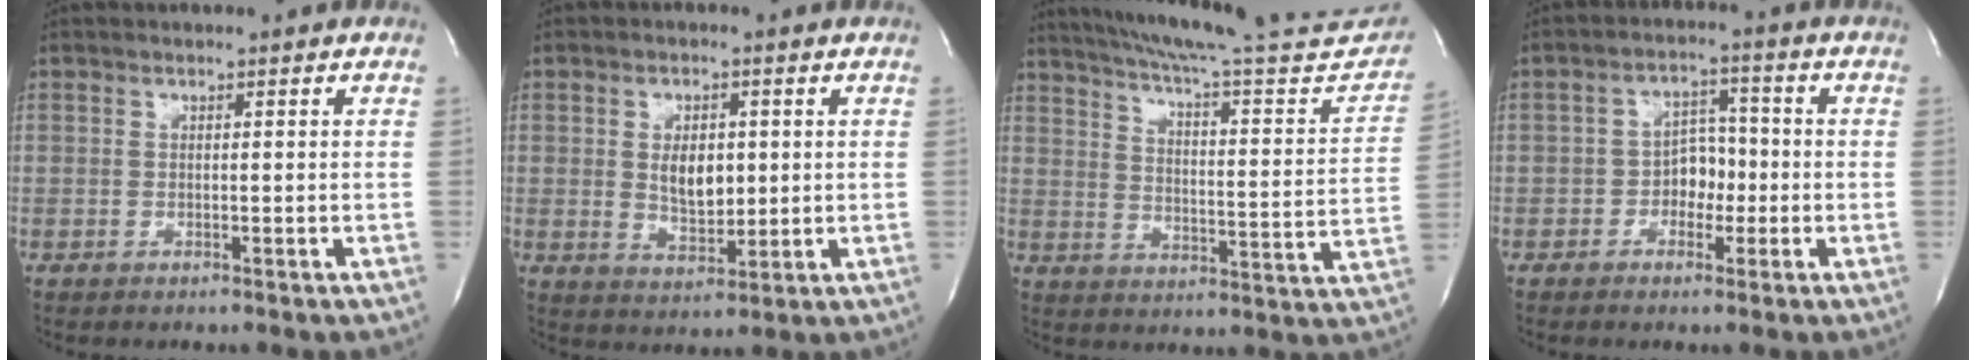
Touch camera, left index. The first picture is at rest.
{"total": 5.3, "force": [0.4, 3.0, 4.4], "torque": [-0.079, -0.008, 0.016]}
{"total": 28.4, "force": [25.5, 2.7, 12.2], "torque": [-0.186, -0.071, 0.318]}
{"total": 4.6, "force": [-1.8, 3.0, 3.0], "torque": [-0.046, 0.006, -0.032]}